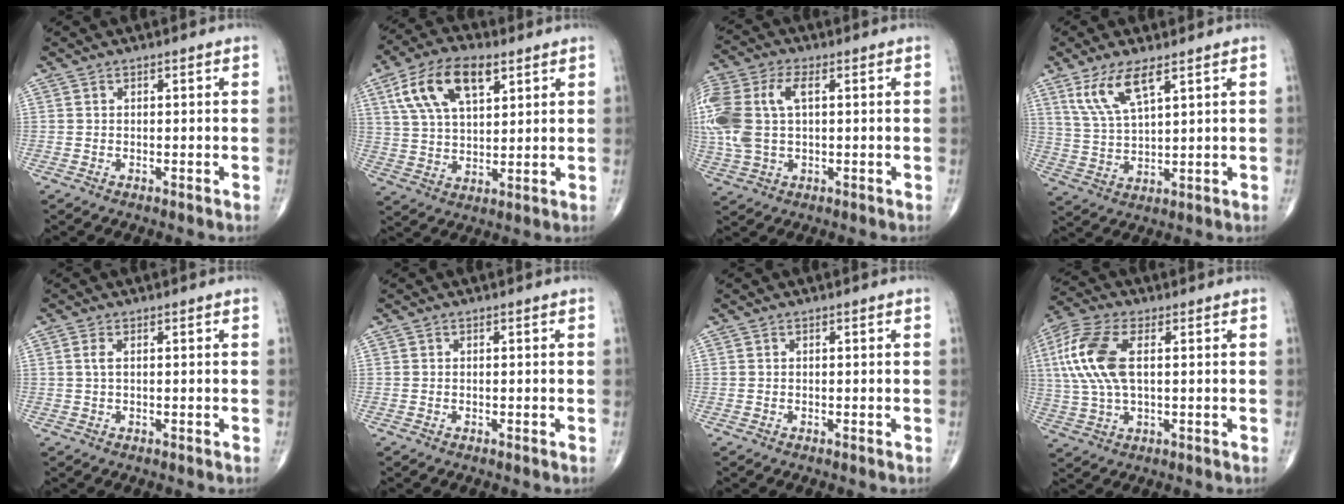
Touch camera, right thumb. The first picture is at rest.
{"total": 14.1, "force": [6.3, 7.0, 10.4], "torque": [-0.185, -0.004, 0.117]}
{"total": 15.6, "force": [2.2, 9.0, 12.6], "torque": [-0.324, 0.018, 0.043]}
{"total": 8.7, "force": [4.9, 2.6, 6.7], "torque": [-0.141, -0.019, 0.109]}
{"total": 1.5, "force": [0.4, 0.5, 1.3], "torque": [-0.039, 0.004, 0.011]}
{"total": 0.0}
{"total": 0.0}
{"total": 13.3, "force": [2.5, 6.4, 11.3], "torque": [-0.272, 0.010, 0.050]}